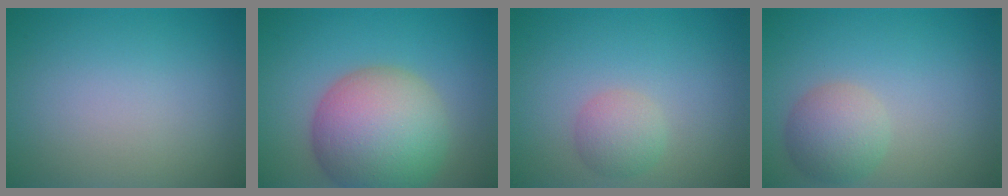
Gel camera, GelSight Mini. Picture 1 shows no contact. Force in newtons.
{"total": 10.7, "press": 10.7, "slide": 0.8}
{"total": 2.3, "press": 2.3, "slide": 0.2}
{"total": 3.5, "press": 3.5, "slide": 0.2}